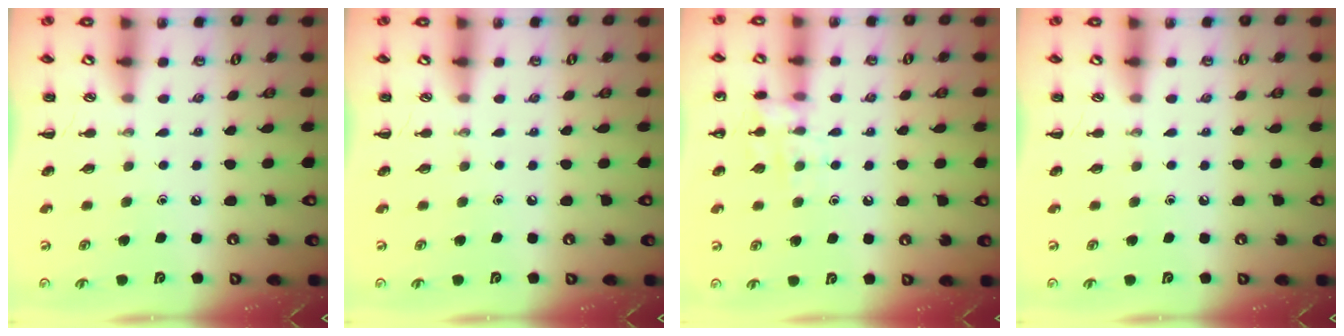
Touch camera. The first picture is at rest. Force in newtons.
{"total": 0.0}
{"total": 9.7, "press": 9.7, "slide": 0.8}
{"total": 0.0}